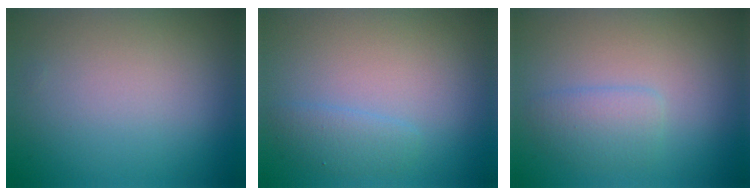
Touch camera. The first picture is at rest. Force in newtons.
{"total": 1.6, "press": 1.6, "slide": 0.1}
{"total": 1.9, "press": 1.9, "slide": 0.1}